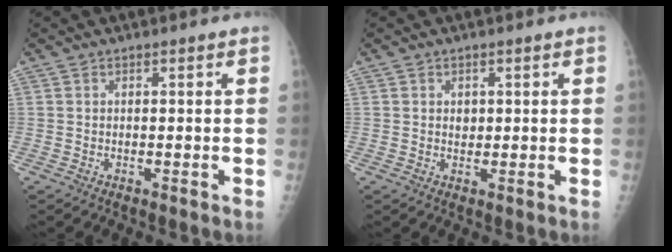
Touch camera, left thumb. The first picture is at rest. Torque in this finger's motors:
{"motor_torque": [-0.01, -0.01, 0.08, 0.00, -0.01]}